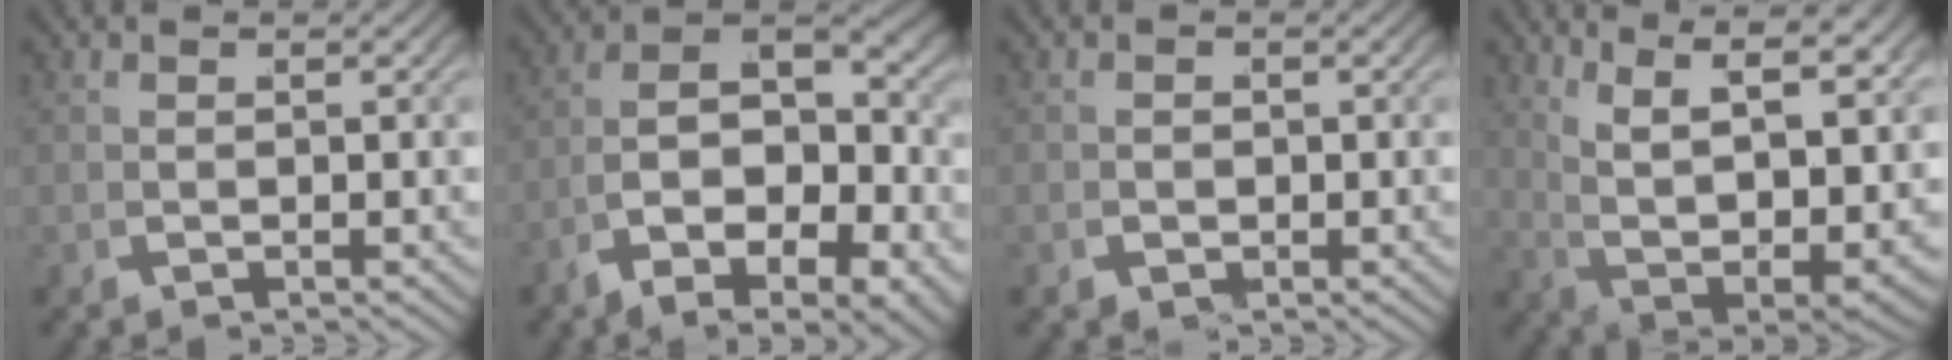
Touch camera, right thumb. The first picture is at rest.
{"total": 13.1, "force": [-2.0, 8.5, 9.7], "torque": [-0.173, -0.040, -0.026]}
{"total": 0.9, "force": [-0.4, 0.8, 0.1], "torque": [0.001, -0.002, -0.008]}
{"total": 14.0, "force": [3.1, 8.3, 10.9], "torque": [-0.189, -0.031, 0.064]}